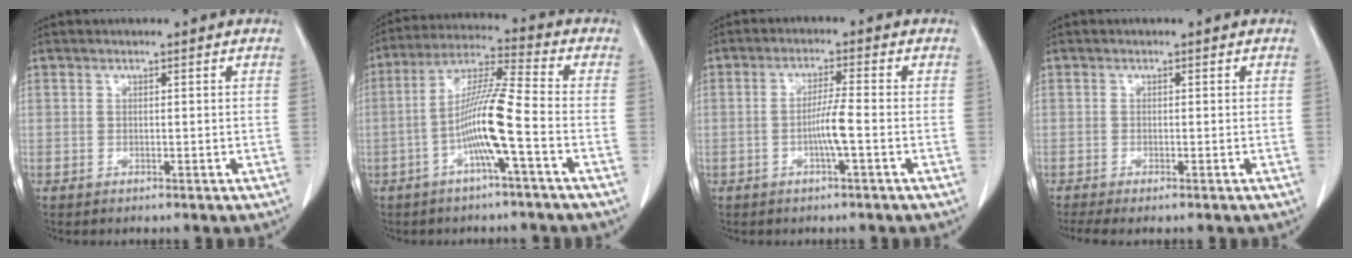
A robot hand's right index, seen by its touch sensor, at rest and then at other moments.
{"total": 10.2, "force": [-3.3, -0.5, 9.6], "torque": [-0.189, 0.014, -0.066]}
{"total": 4.1, "force": [-1.2, -0.4, 3.9], "torque": [-0.076, 0.001, -0.023]}
{"total": 3.0, "force": [-2.3, 0.2, 1.9], "torque": [-0.034, -0.008, -0.039]}